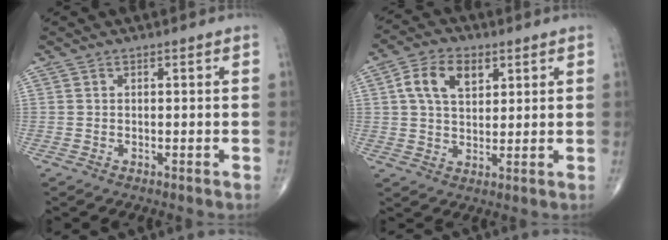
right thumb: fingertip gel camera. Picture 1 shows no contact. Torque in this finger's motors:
{"motor_torque": [-0.07, 0.21, 0.12, 0.08, 0.16]}